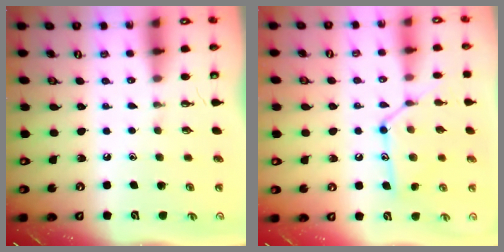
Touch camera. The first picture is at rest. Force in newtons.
{"total": 13.8, "press": 13.8, "slide": 0.7}